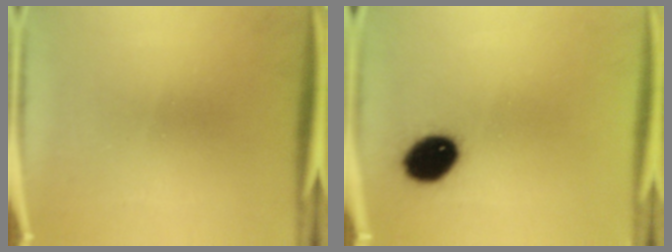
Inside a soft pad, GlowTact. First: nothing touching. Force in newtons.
{"total": 10.6}